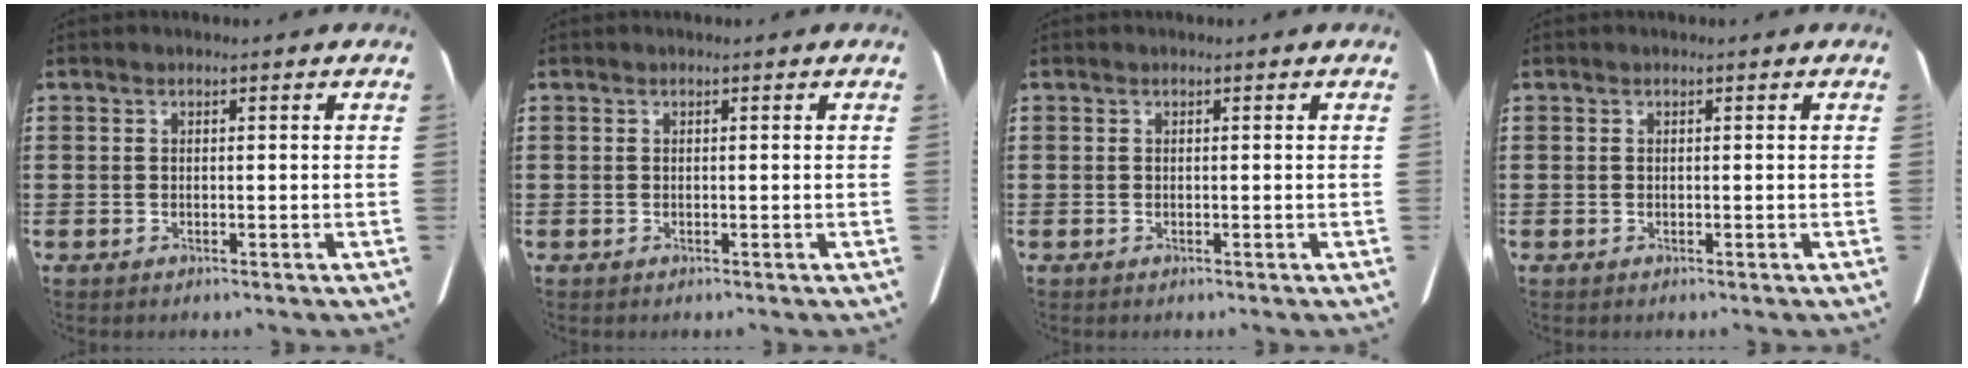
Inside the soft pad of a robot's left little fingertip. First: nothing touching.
{"total": 0.0}
{"total": 0.0}
{"total": 0.0}